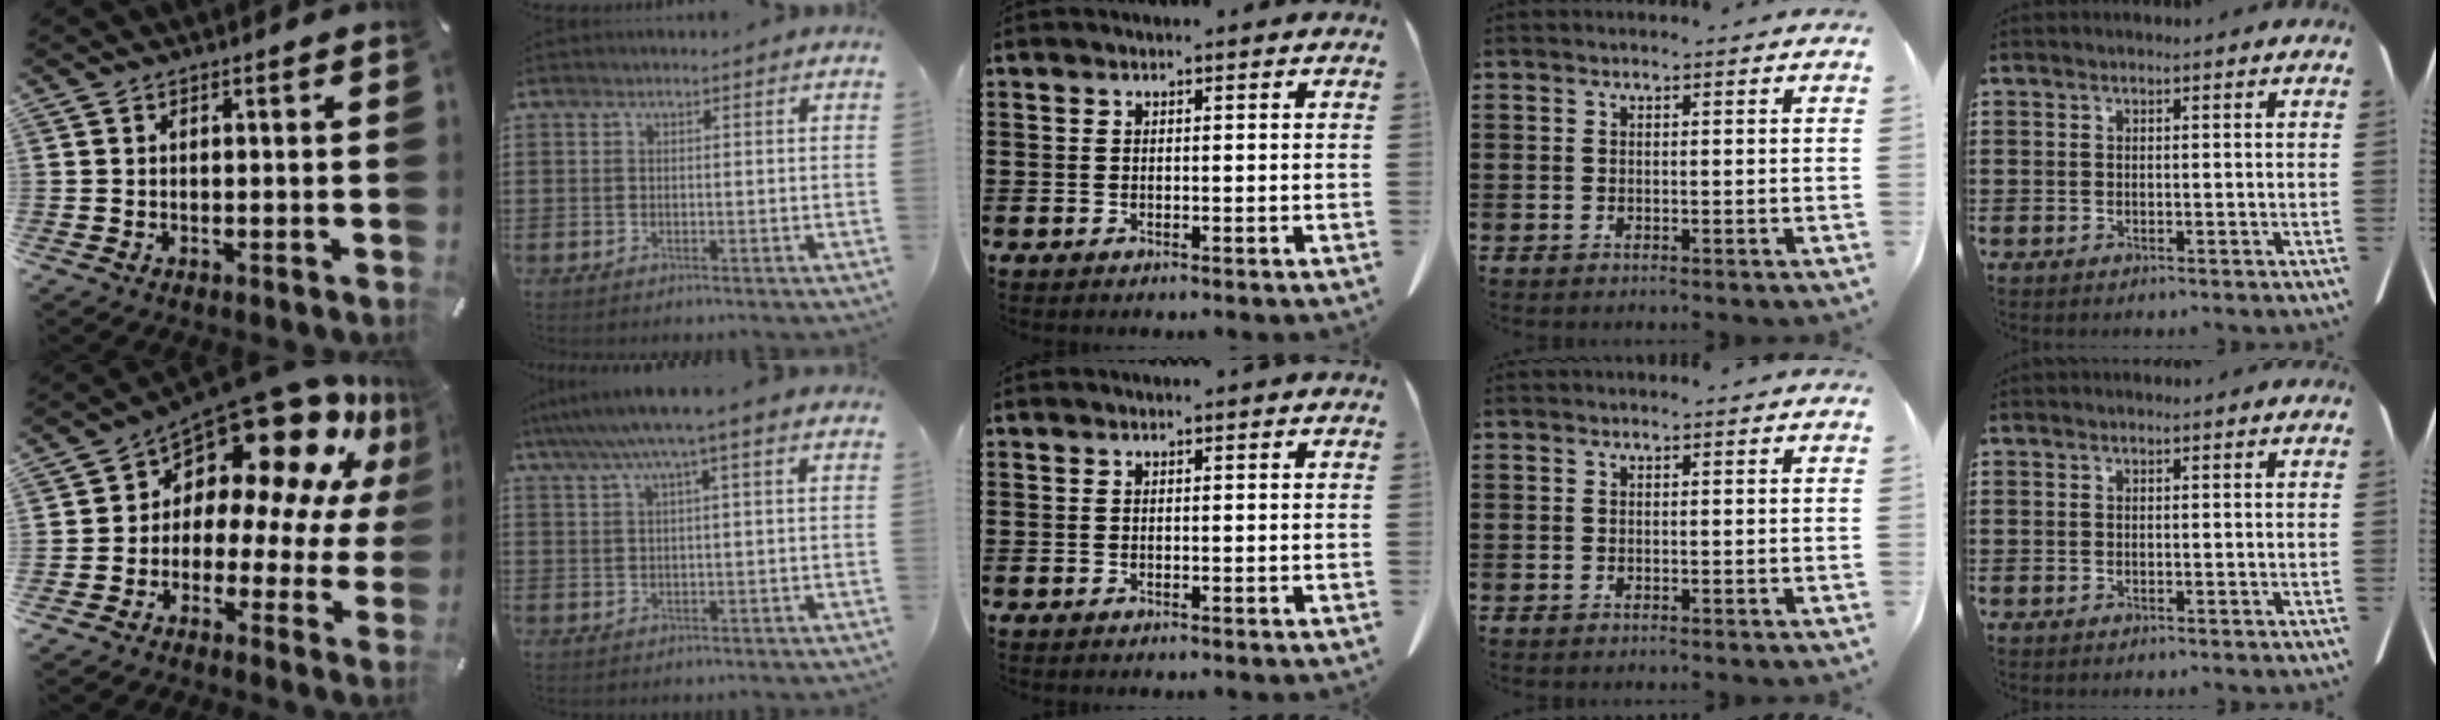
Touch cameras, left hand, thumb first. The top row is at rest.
{"thumb": {"total": 17.0, "force": [11.3, 8.9, 9.1], "torque": [-0.141, -0.104, 0.194]}, "index": {"total": 5.6, "force": [3.0, 0.0, 4.7], "torque": [-0.098, 0.003, 0.050]}}